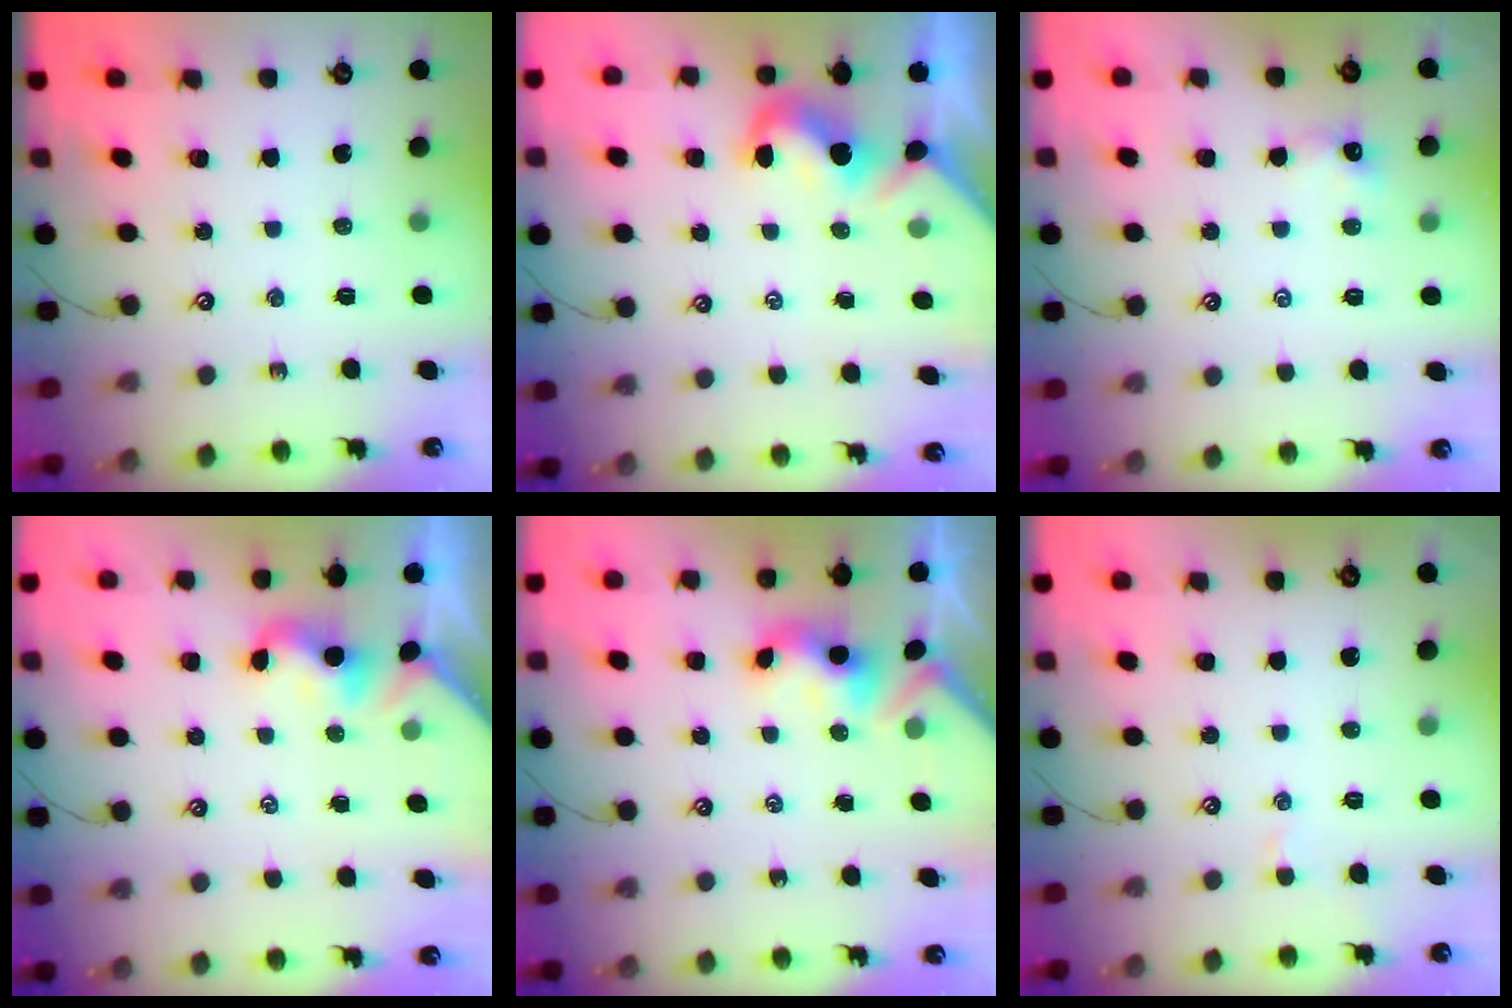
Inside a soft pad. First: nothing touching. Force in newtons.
{"total": 1.9, "press": 1.8, "slide": 0.6}
{"total": 0.0}
{"total": 2.0, "press": 2.0, "slide": 0.4}
{"total": 4.7, "press": 4.7, "slide": 0.2}
{"total": 1.0, "press": 0.8, "slide": 0.5}